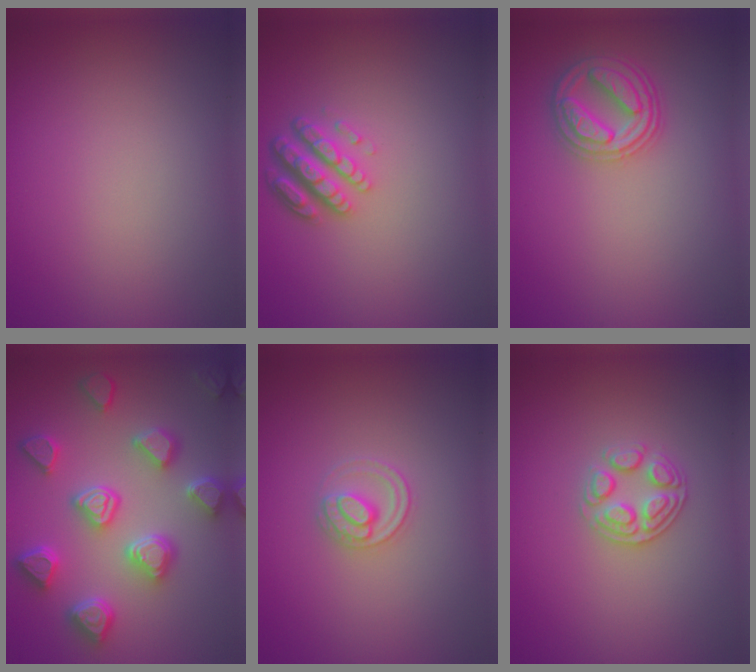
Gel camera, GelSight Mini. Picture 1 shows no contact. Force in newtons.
{"total": 3.8, "press": 3.0, "slide": 2.2}
{"total": 3.9, "press": 3.7, "slide": 1.3}
{"total": 6.5, "press": 6.0, "slide": 2.4}
{"total": 2.2, "press": 2.2, "slide": 0.2}
{"total": 2.6, "press": 2.5, "slide": 0.9}